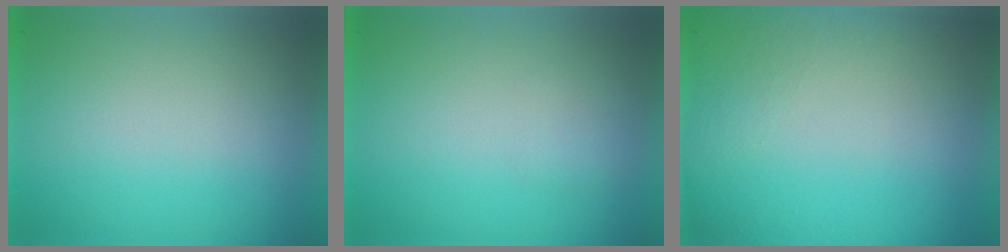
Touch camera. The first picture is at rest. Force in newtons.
{"total": 1.1}
{"total": 5.9}